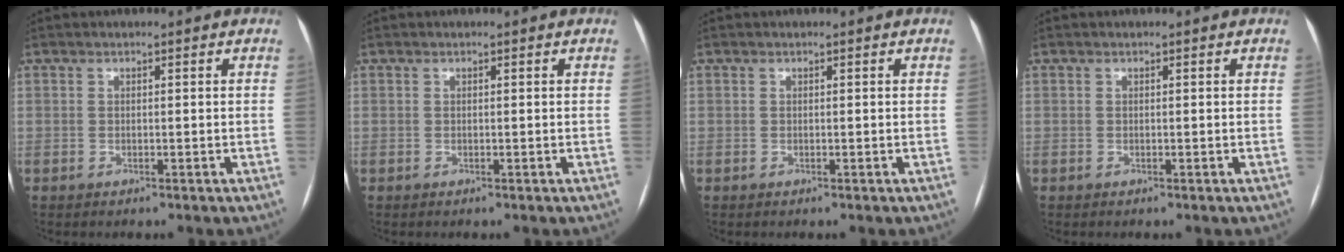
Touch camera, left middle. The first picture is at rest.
{"total": 0.0}
{"total": 0.0}
{"total": 0.0}